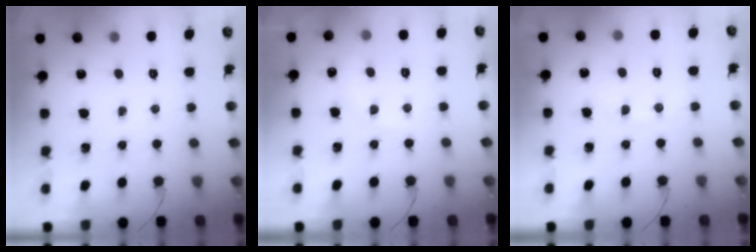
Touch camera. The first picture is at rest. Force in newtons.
{"total": 6.5, "press": 6.4, "slide": 1.2}
{"total": 2.7, "press": 2.6, "slide": 0.8}